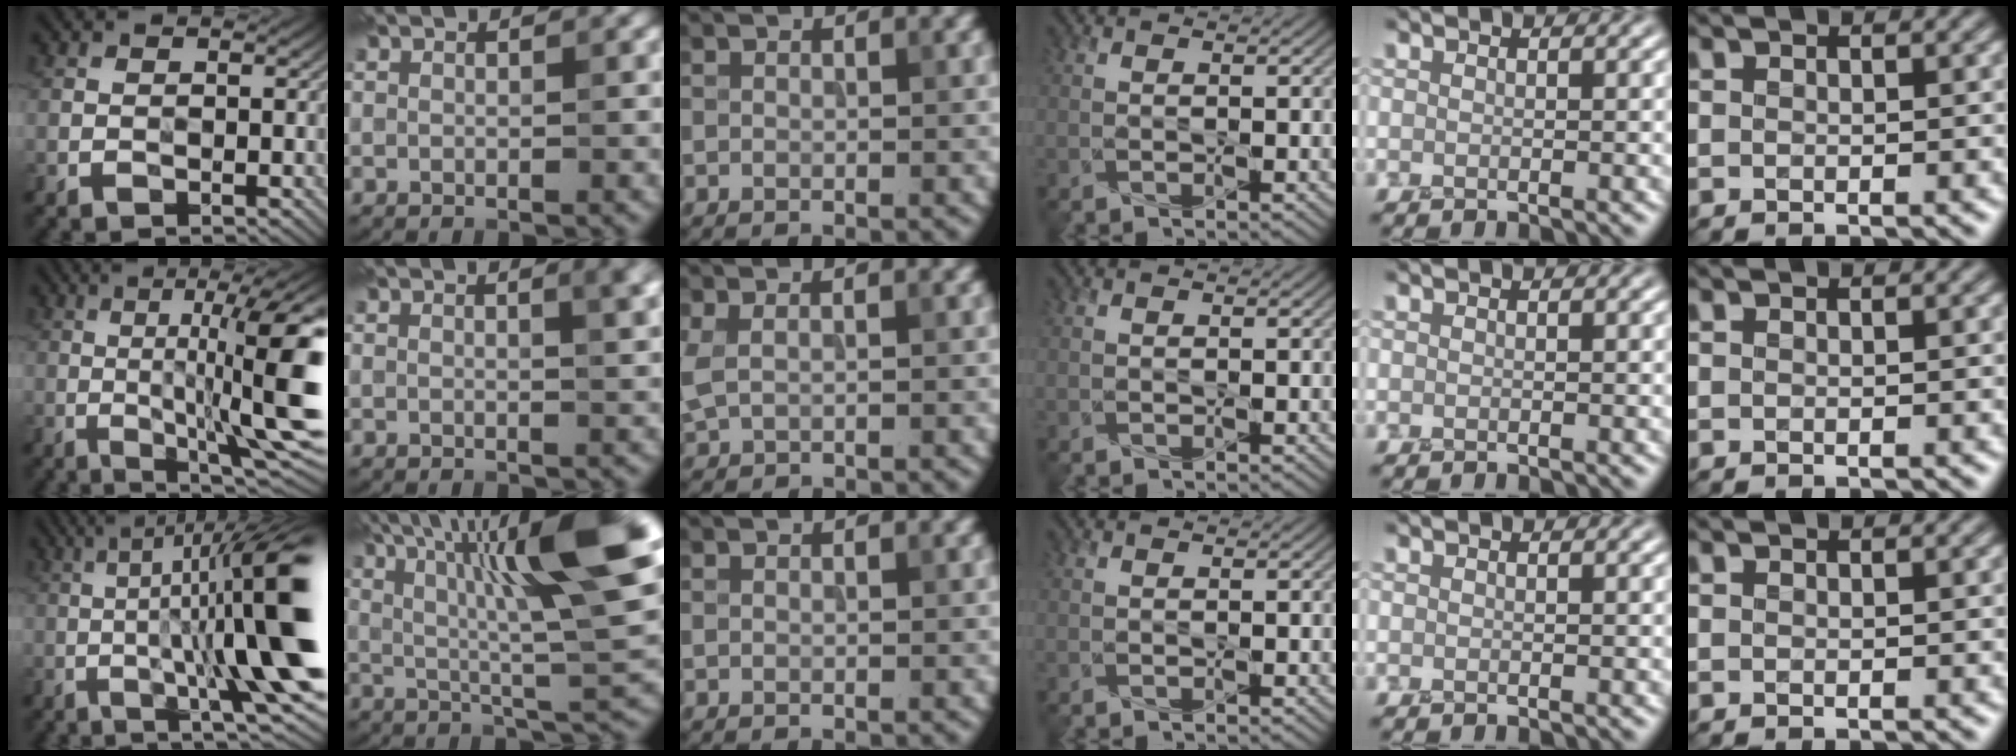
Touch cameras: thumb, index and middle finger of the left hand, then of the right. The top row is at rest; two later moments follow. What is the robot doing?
{"motion": "press", "object": "grip strengthener"}